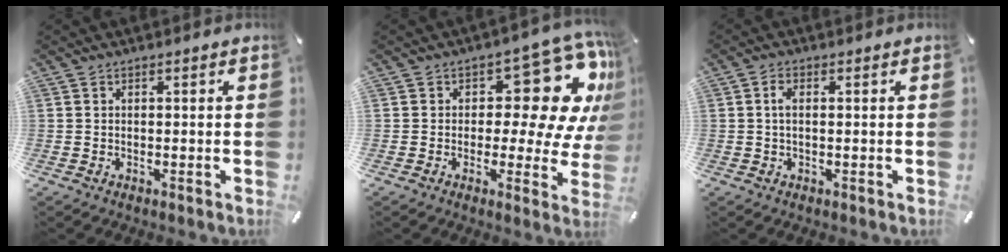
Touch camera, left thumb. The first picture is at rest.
{"total": 18.4, "force": [6.9, 9.8, 14.0], "torque": [-0.159, -0.056, 0.112]}
{"total": 2.6, "force": [0.4, 1.2, 2.3], "torque": [-0.048, 0.005, 0.004]}